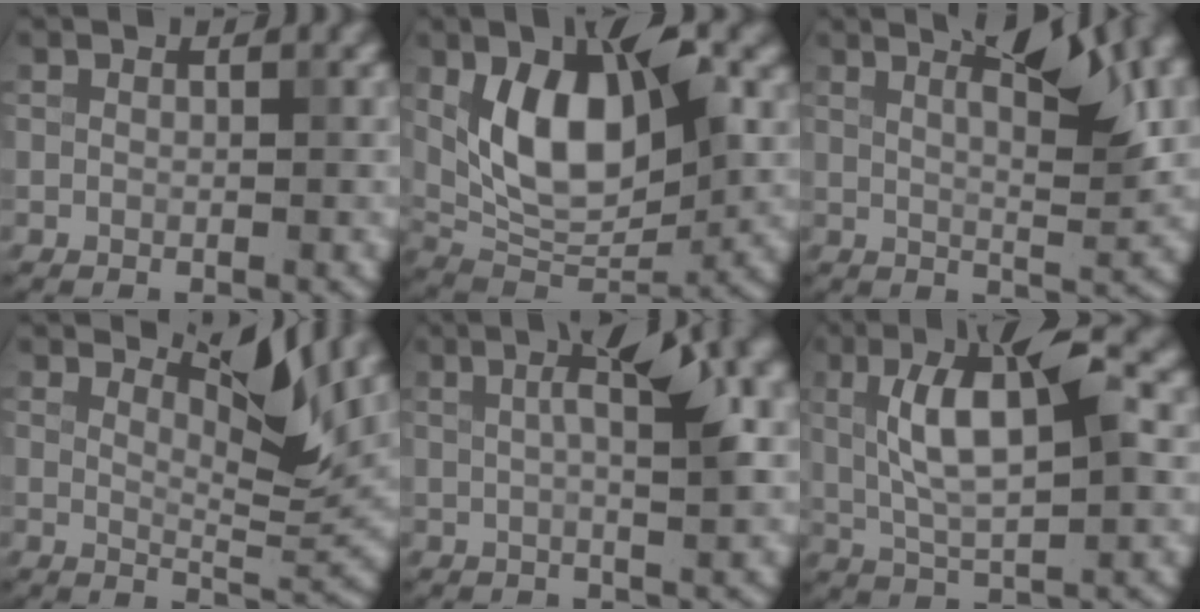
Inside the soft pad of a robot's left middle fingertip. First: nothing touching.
{"total": 8.6, "force": [1.3, 4.1, 7.5], "torque": [-0.146, -0.008, 0.037]}
{"total": 8.4, "force": [2.8, 2.4, 7.5], "torque": [-0.101, 0.025, 0.051]}
{"total": 4.2, "force": [3.0, 0.2, 3.0], "torque": [-0.065, -0.004, 0.068]}
{"total": 7.7, "force": [1.3, 2.7, 7.1], "torque": [-0.083, 0.026, 0.027]}
{"total": 6.6, "force": [0.2, 1.4, 6.4], "torque": [-0.128, 0.006, 0.021]}